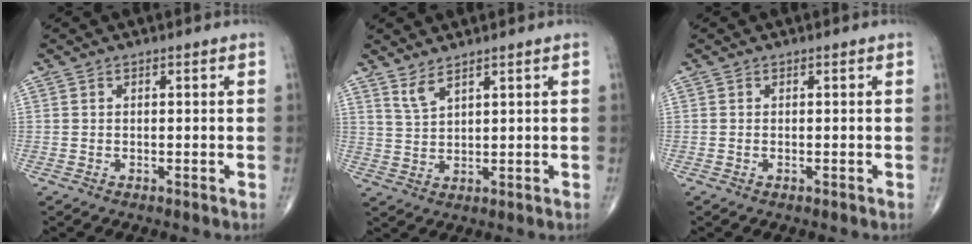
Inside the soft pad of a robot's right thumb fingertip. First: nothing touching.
{"total": 3.3, "force": [2.6, 0.6, 1.9], "torque": [-0.040, -0.022, 0.059]}
{"total": 0.0}